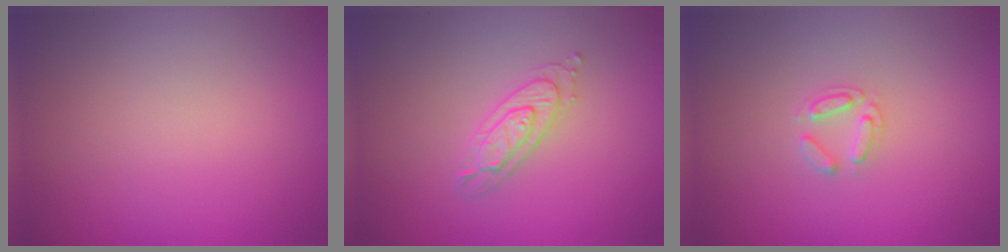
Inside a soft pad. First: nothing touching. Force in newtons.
{"total": 2.3, "press": 2.3, "slide": 0.4}
{"total": 1.7, "press": 1.7, "slide": 0.2}